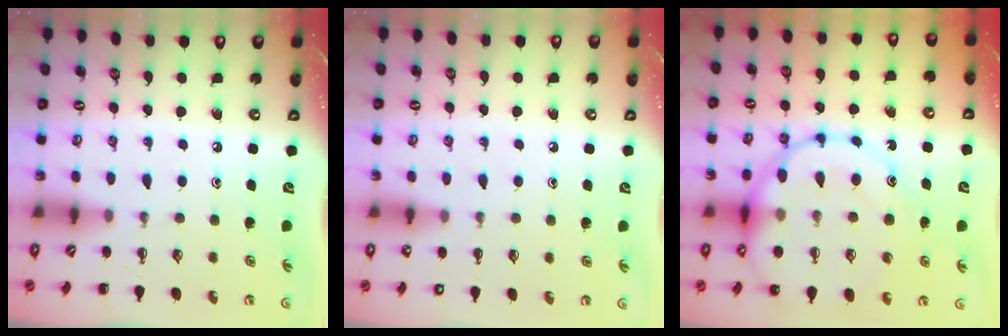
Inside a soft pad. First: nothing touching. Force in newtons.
{"total": 2.3, "press": 2.2, "slide": 0.7}
{"total": 22.8, "press": 22.7, "slide": 2.9}